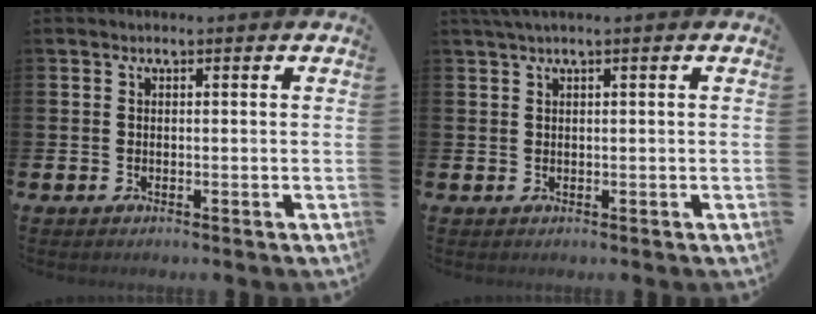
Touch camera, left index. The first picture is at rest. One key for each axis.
{"total": 1.4, "fx": 0.9, "fy": -0.1, "fz": 1.0, "tx": -0.027, "ty": 0.004, "tz": 0.018}